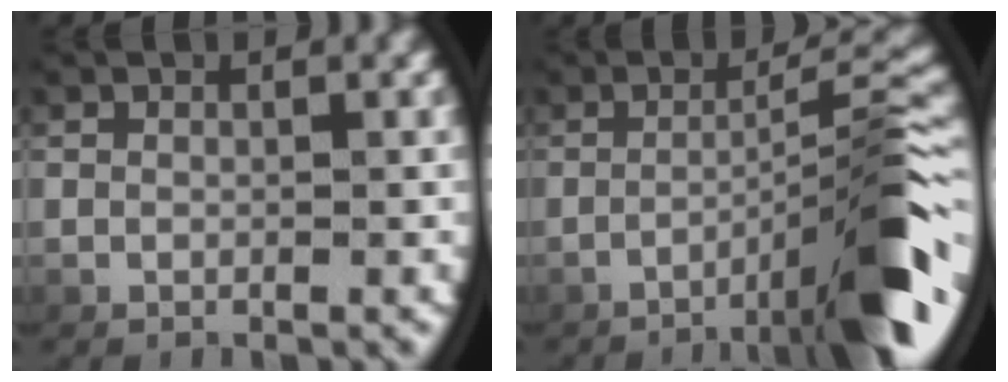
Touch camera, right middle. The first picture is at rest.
{"total": 7.9, "force": [-3.4, 0.2, 7.1], "torque": [-0.096, 0.016, -0.051]}